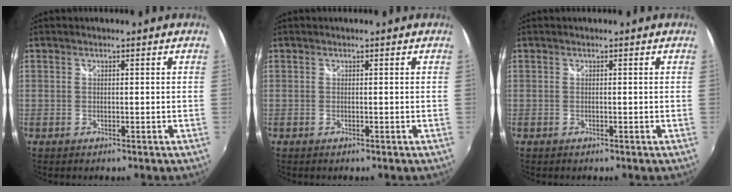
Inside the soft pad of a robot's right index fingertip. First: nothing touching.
{"total": 0.0}
{"total": 0.0}